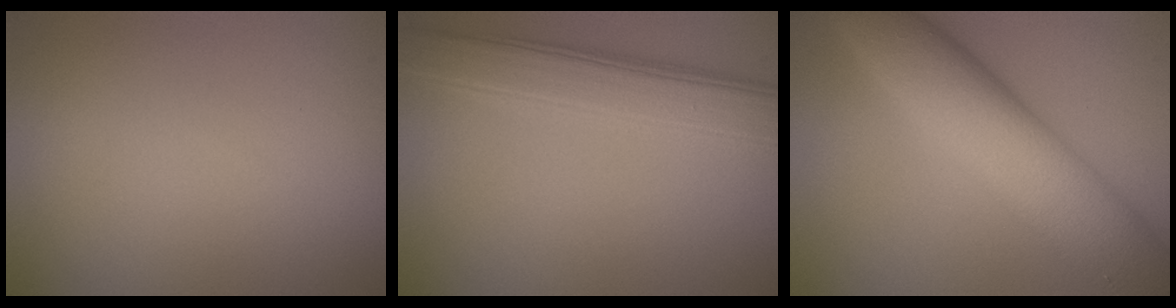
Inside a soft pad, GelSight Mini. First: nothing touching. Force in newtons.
{"total": 6.1, "press": 6.1, "slide": 0.2}
{"total": 10.5, "press": 10.5, "slide": 0.0}